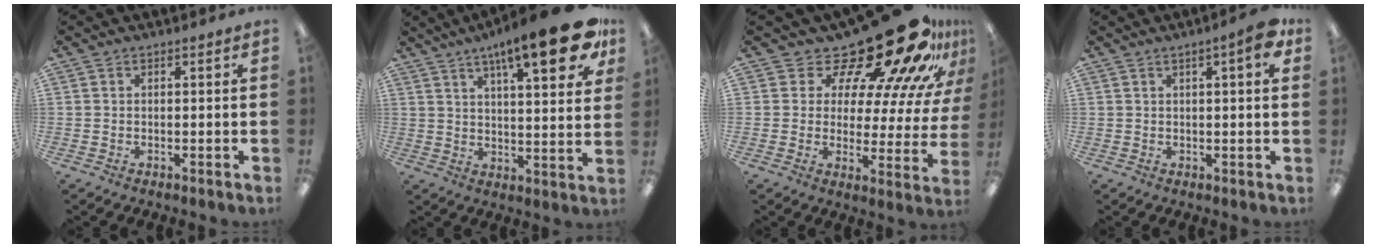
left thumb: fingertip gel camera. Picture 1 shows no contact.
{"total": 17.6, "force": [10.0, 4.5, 13.8], "torque": [-0.196, -0.048, 0.151]}
{"total": 23.4, "force": [18.0, 7.5, 13.0], "torque": [-0.179, -0.143, 0.294]}
{"total": 4.5, "force": [2.2, 0.8, 3.9], "torque": [-0.054, -0.004, 0.031]}